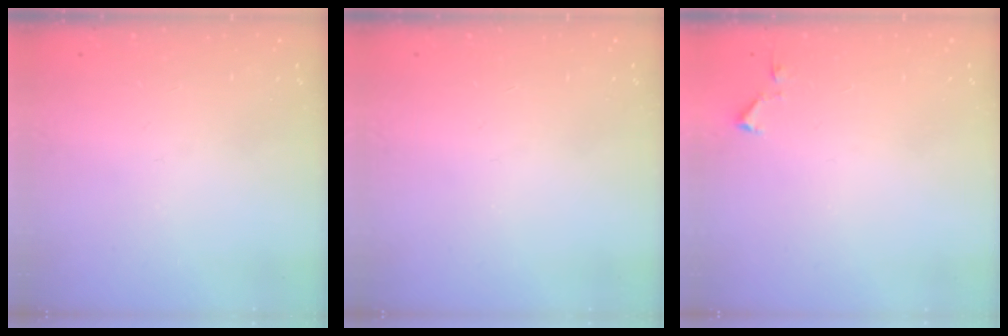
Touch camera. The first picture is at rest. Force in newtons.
{"total": 0.0}
{"total": 3.1, "press": 3.1, "slide": 0.6}